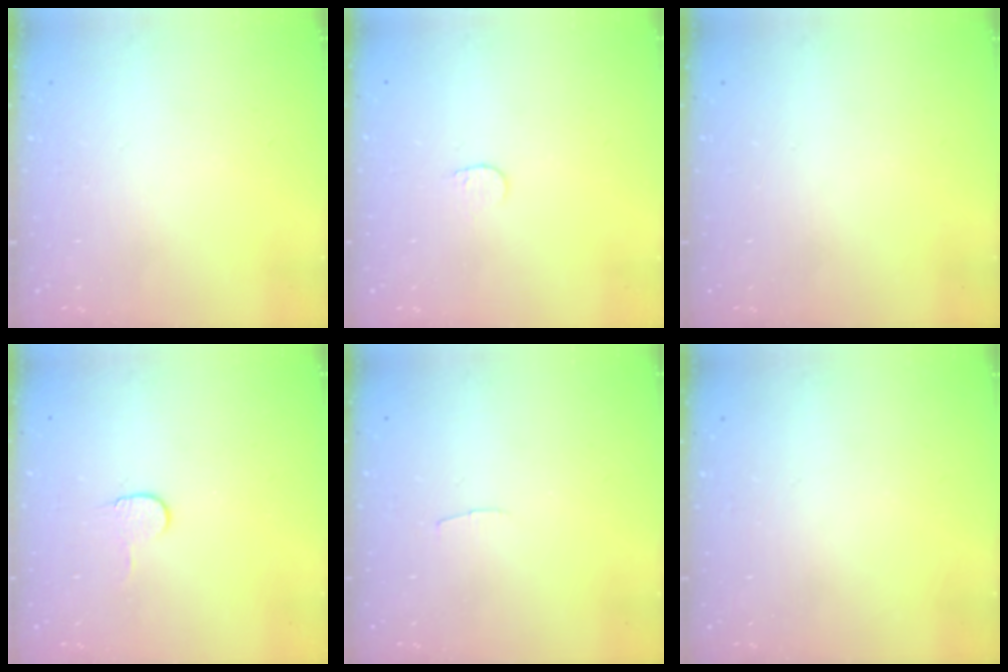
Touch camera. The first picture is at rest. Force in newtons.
{"total": 3.6, "press": 3.6, "slide": 0.3}
{"total": 0.0}
{"total": 5.0, "press": 4.9, "slide": 0.4}
{"total": 2.0, "press": 2.0, "slide": 0.2}
{"total": 0.0}